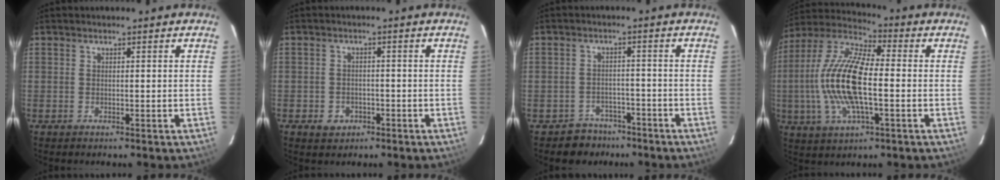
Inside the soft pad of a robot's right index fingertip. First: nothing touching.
{"total": 3.6, "force": [-1.7, 3.0, 0.9], "torque": [-0.027, 0.005, -0.022]}
{"total": 5.4, "force": [-3.8, 3.8, -0.6], "torque": [0.004, 0.031, -0.055]}
{"total": 17.3, "force": [-1.7, 6.1, 16.1], "torque": [-0.326, 0.005, -0.043]}